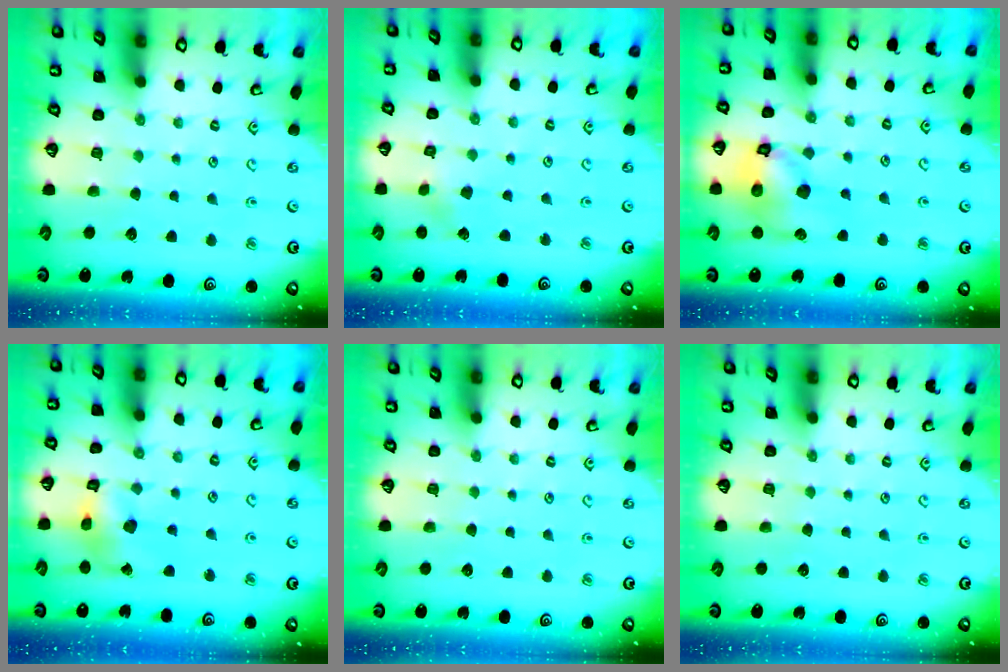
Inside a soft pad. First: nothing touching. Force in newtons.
{"total": 2.2, "press": 2.2, "slide": 0.1}
{"total": 14.6, "press": 14.5, "slide": 2.1}
{"total": 10.0, "press": 9.9, "slide": 1.0}
{"total": 0.0}
{"total": 0.0}